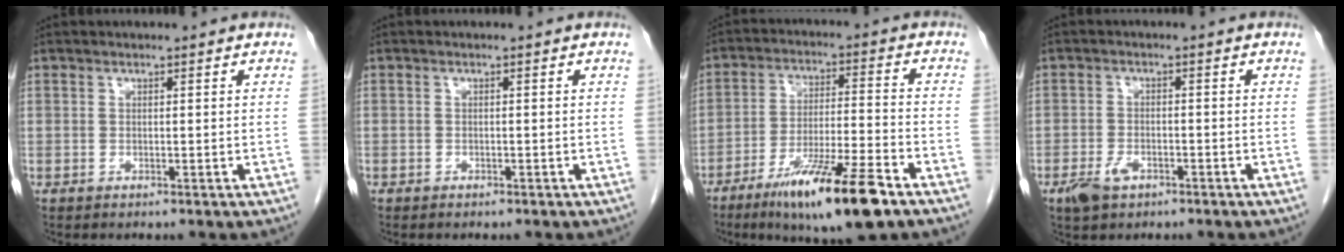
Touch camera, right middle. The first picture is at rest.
{"total": 0.7, "force": [-0.5, 0.5, 0.0], "torque": [-0.009, 0.003, -0.009]}
{"total": 14.4, "force": [-8.9, 0.9, 11.2], "torque": [-0.200, -0.030, -0.151]}
{"total": 3.8, "force": [-2.2, 2.1, 2.3], "torque": [-0.048, -0.001, -0.034]}